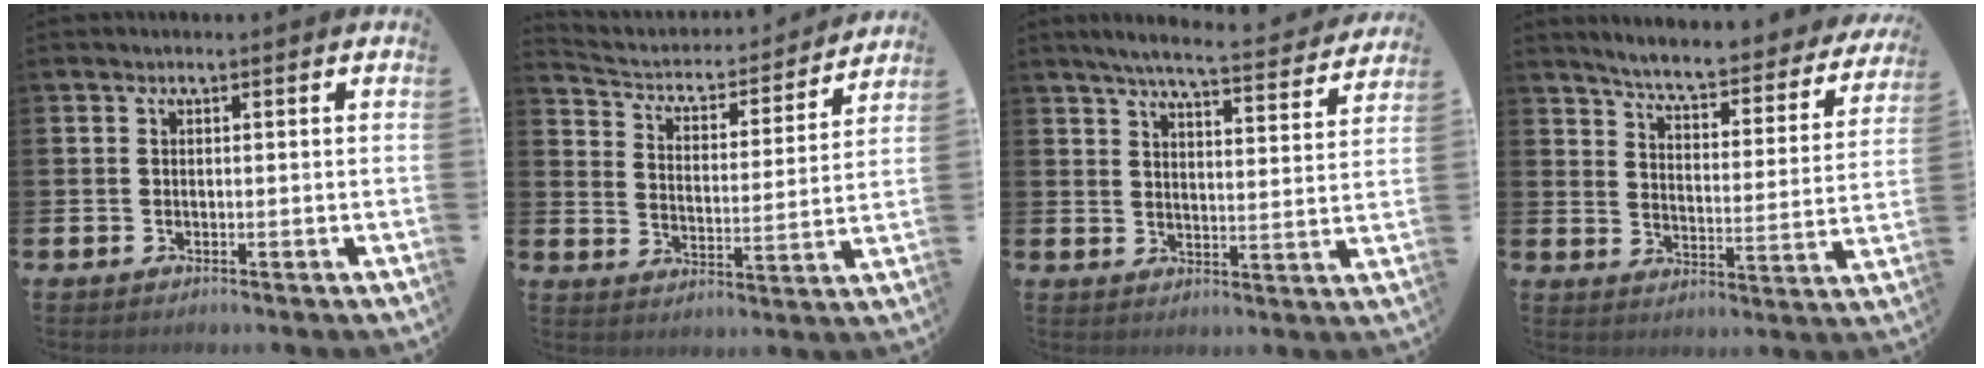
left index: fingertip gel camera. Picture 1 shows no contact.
{"total": 4.1, "force": [3.7, 1.4, 0.9], "torque": [-0.051, -0.037, 0.054]}
{"total": 6.3, "force": [5.8, 0.2, 2.5], "torque": [-0.057, -0.039, 0.097]}
{"total": 5.7, "force": [5.4, 0.3, 1.8], "torque": [-0.060, -0.050, 0.084]}